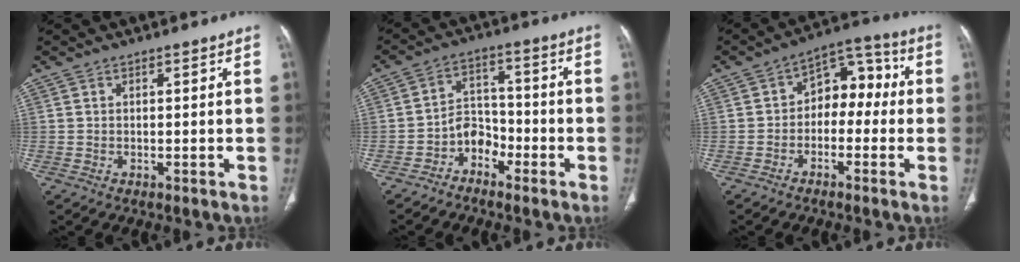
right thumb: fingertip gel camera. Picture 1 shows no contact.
{"total": 5.6, "force": [-3.4, 4.0, 2.0], "torque": [-0.007, 0.040, -0.069]}
{"total": 9.4, "force": [-0.8, 6.5, 6.8], "torque": [-0.055, 0.047, -0.029]}